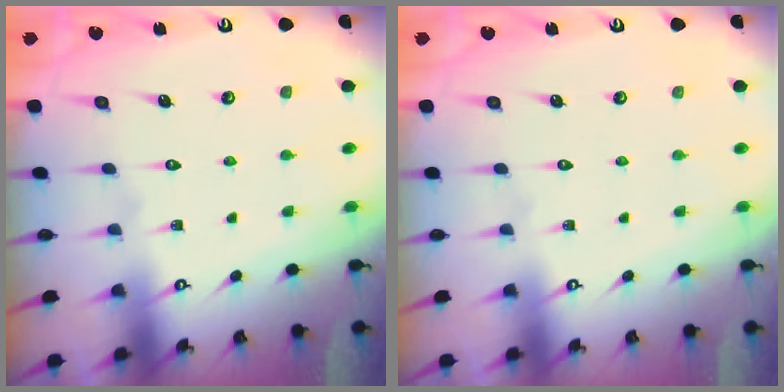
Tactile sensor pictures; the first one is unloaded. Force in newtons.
{"total": 0.0}